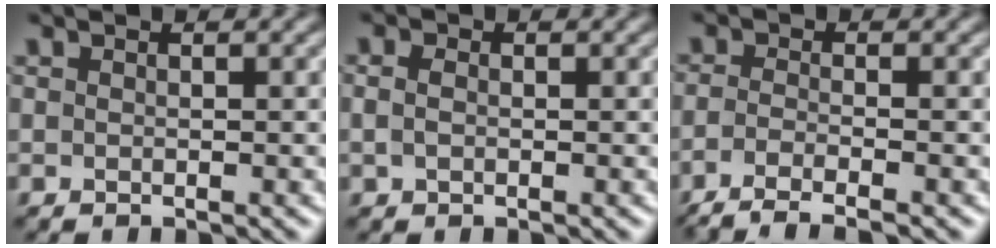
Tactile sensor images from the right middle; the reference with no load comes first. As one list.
[{"total": 1.3, "force": [0.1, 1.0, 0.9], "torque": [-0.020, 0.002, -0.001]}, {"total": 4.3, "force": [-2.9, 1.0, 3.0], "torque": [-0.052, -0.008, -0.066]}]